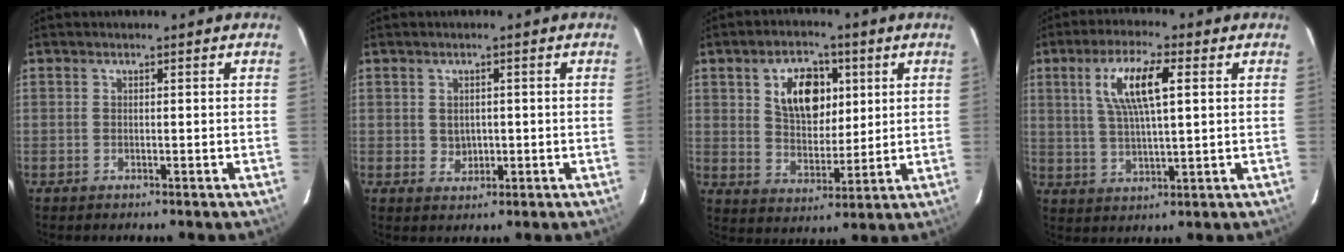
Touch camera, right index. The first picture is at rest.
{"total": 2.5, "force": [0.1, 2.3, 1.1], "torque": [-0.016, 0.004, 0.008]}
{"total": 11.1, "force": [3.9, 6.9, 7.8], "torque": [-0.131, 0.014, 0.073]}
{"total": 9.8, "force": [3.0, 2.4, 9.0], "torque": [-0.172, 0.008, 0.059]}